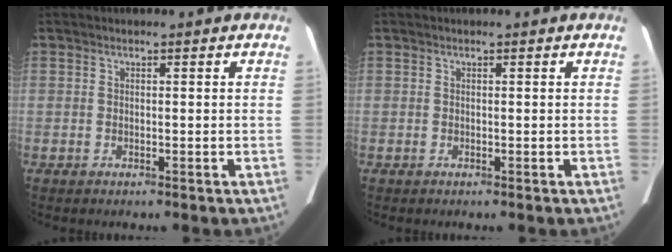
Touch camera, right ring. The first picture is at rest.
{"total": 0.0}